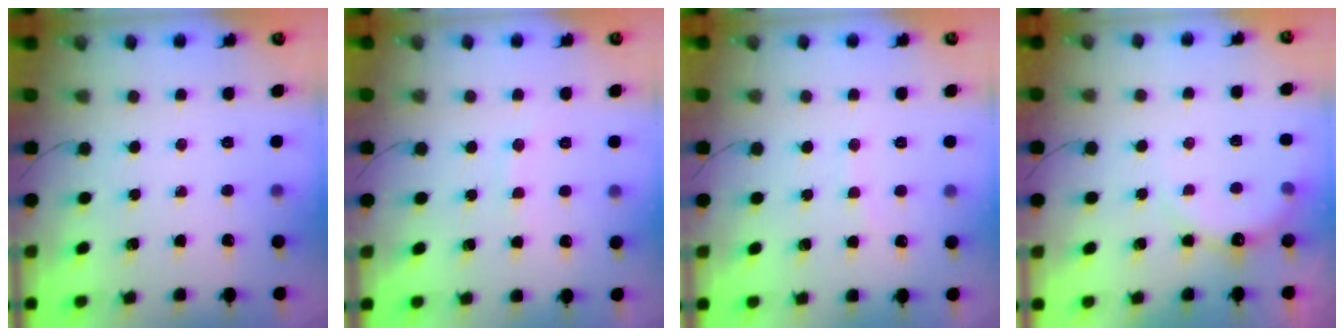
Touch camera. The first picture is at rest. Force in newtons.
{"total": 5.0, "press": 4.8, "slide": 1.4}
{"total": 3.4, "press": 3.3, "slide": 0.9}
{"total": 8.4, "press": 8.3, "slide": 0.9}